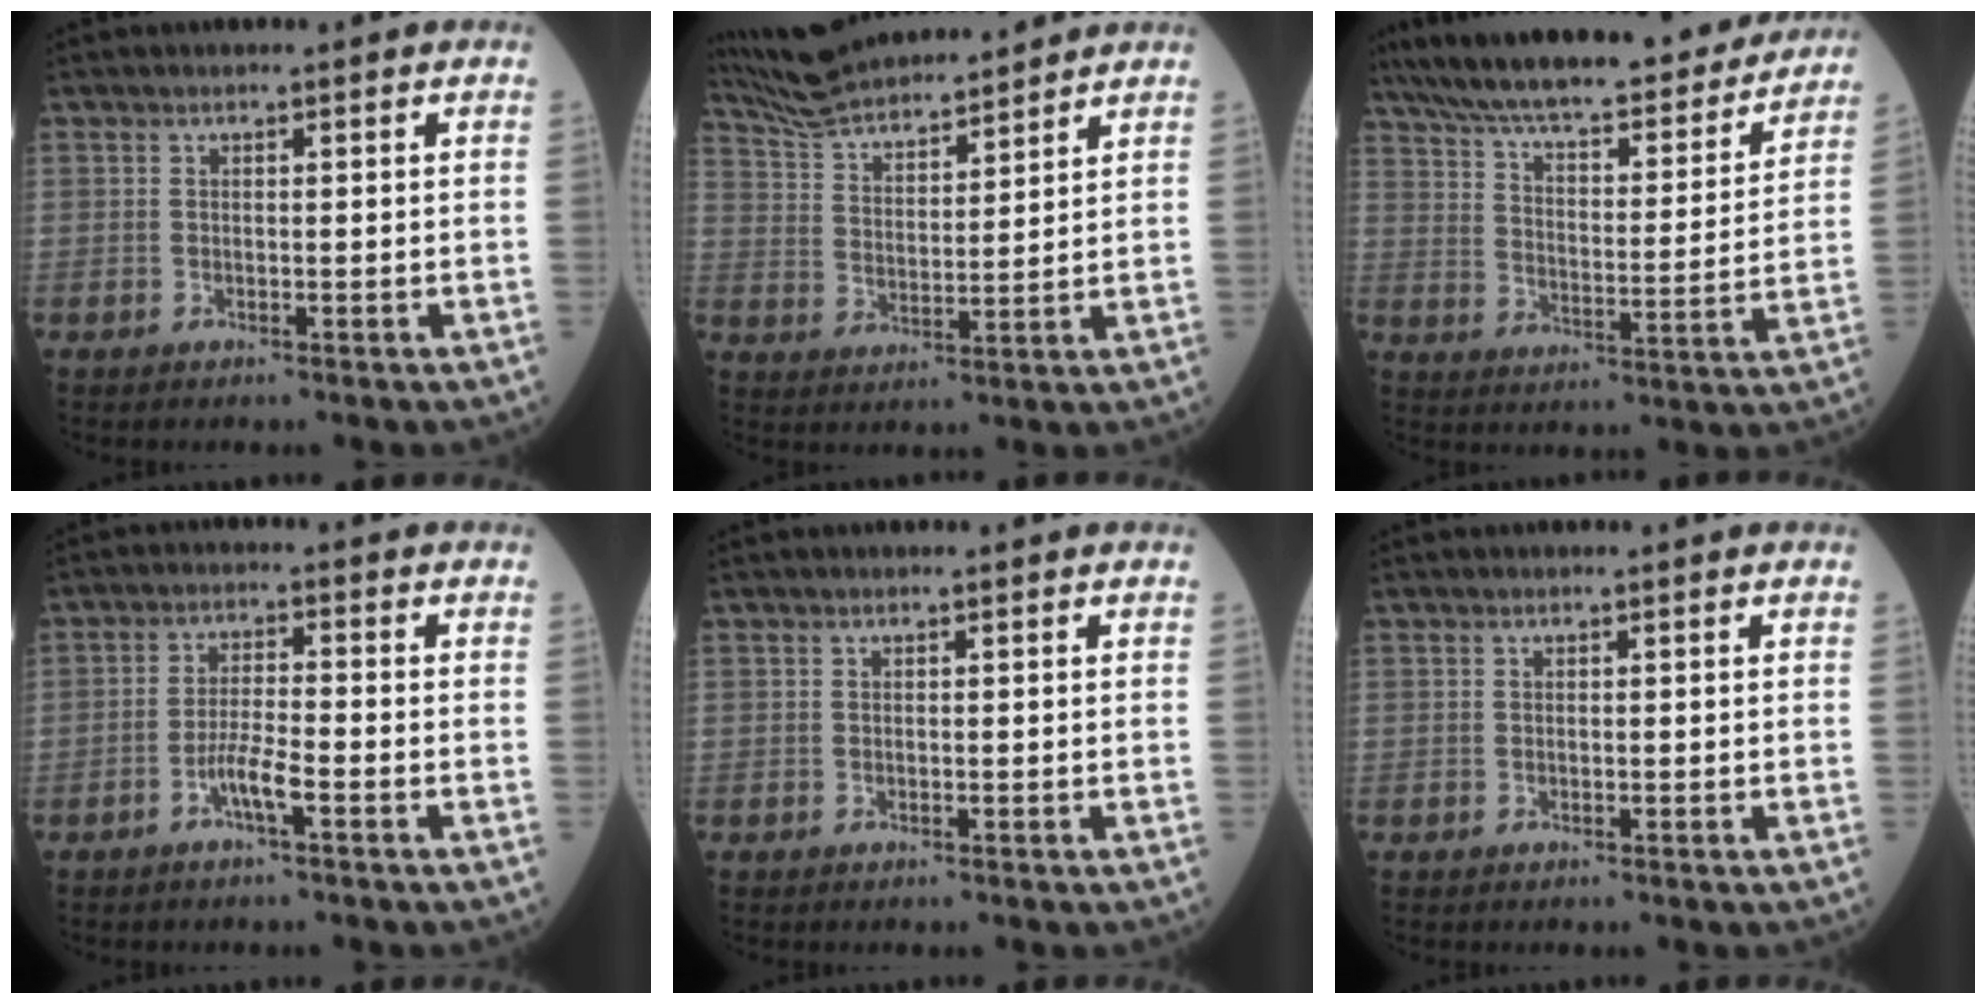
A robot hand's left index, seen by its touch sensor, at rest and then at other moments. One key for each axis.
{"total": 13.2, "fx": 12.5, "fy": 1.5, "fz": 4.0, "tx": -0.083, "ty": 0.020, "tz": 0.225}
{"total": 26.9, "fx": 23.3, "fy": 5.6, "fz": 12.2, "tx": -0.207, "ty": -0.004, "tz": 0.320}
{"total": 4.0, "fx": -2.3, "fy": 0.2, "fz": 3.3, "tx": -0.065, "ty": -0.006, "tz": -0.049}
{"total": 0.0}
{"total": 0.0}